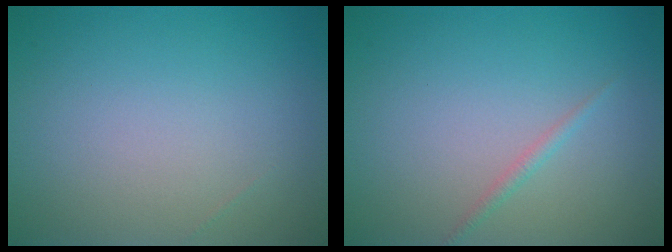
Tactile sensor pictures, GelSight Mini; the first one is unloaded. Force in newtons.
{"total": 0.8, "press": 0.8, "slide": 0.1}